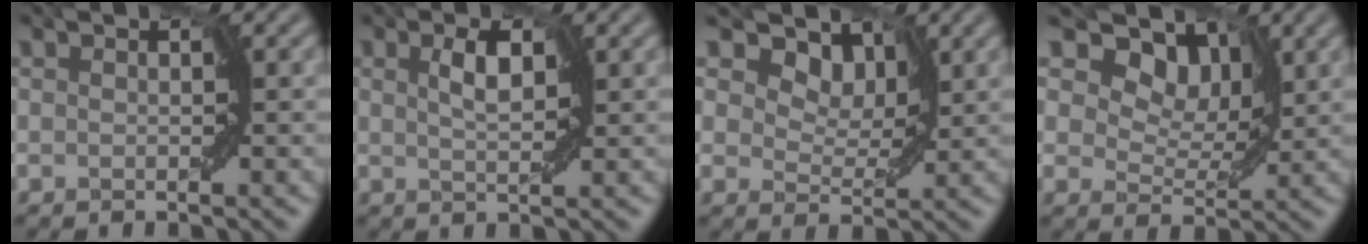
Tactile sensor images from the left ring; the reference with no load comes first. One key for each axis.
{"total": 1.9, "fx": 0.9, "fy": 0.5, "fz": 1.5, "tx": -0.031, "ty": 0.002, "tz": 0.016}
{"total": 7.8, "fx": 4.6, "fy": 4.9, "fz": 4.0, "tx": -0.061, "ty": 0.013, "tz": 0.052}
{"total": 8.7, "fx": 5.2, "fy": 5.4, "fz": 4.4, "tx": -0.064, "ty": 0.011, "tz": 0.067}